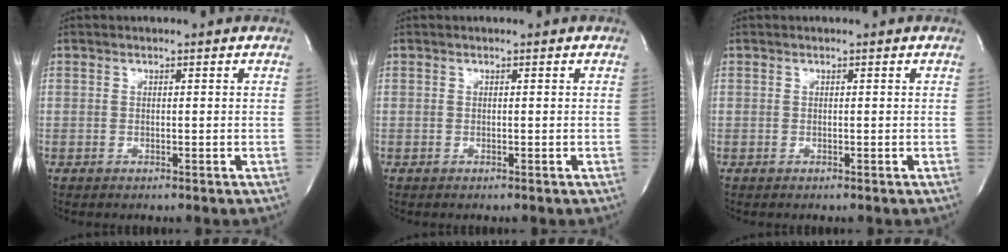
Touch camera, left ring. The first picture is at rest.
{"total": 0.0}
{"total": 0.0}